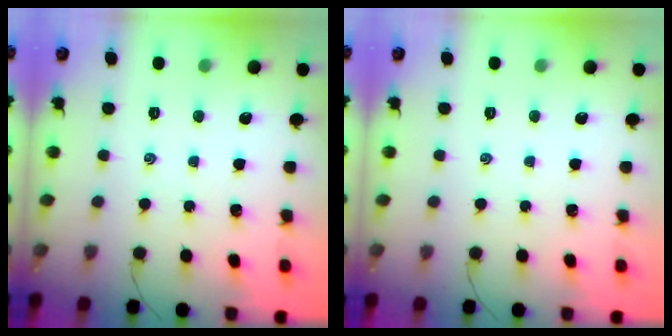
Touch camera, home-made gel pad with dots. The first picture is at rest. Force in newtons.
{"total": 0.0}